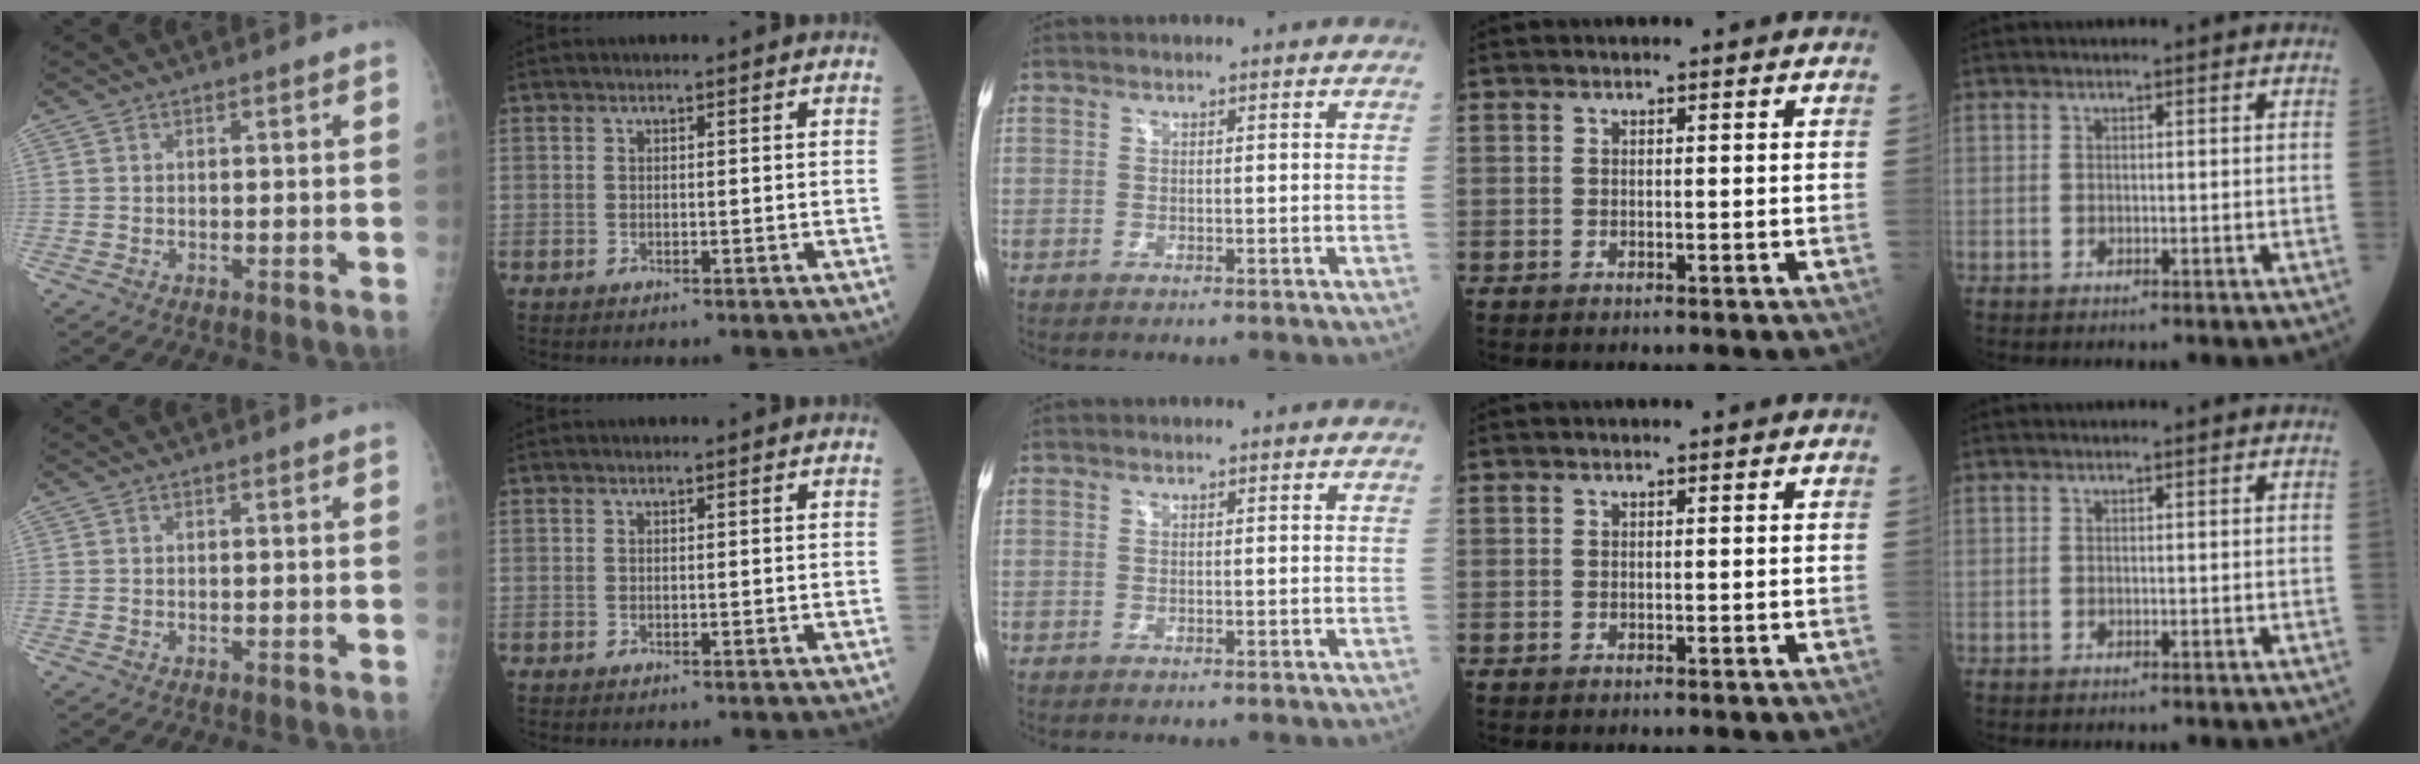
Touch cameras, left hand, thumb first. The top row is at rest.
{}